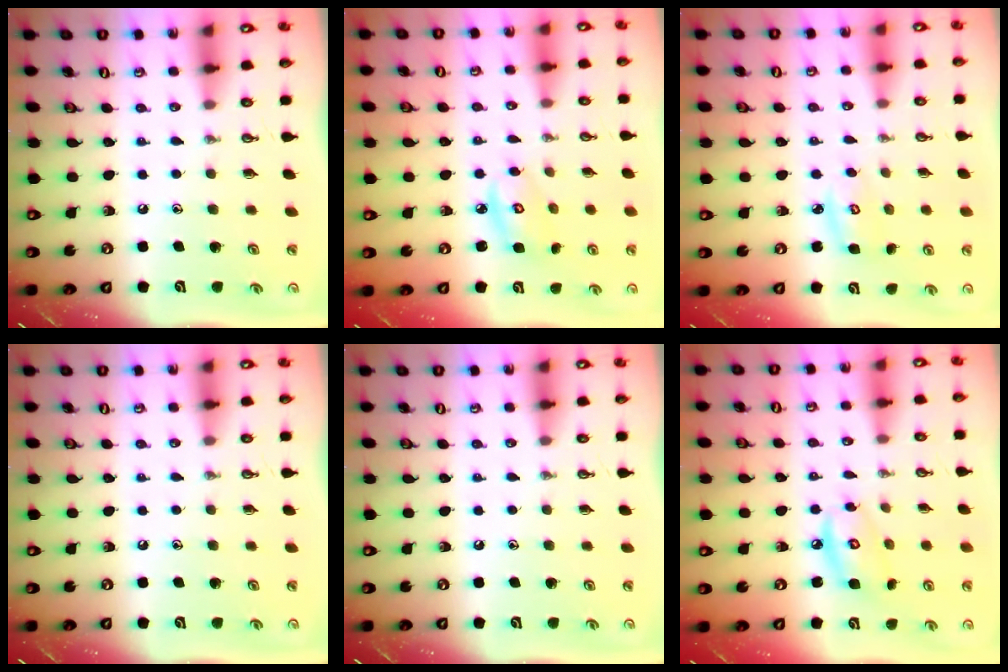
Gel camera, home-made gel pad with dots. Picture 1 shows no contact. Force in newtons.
{"total": 5.8, "press": 5.8, "slide": 0.4}
{"total": 5.1, "press": 5.1, "slide": 0.2}
{"total": 0.0}
{"total": 0.0}
{"total": 7.9, "press": 7.8, "slide": 0.6}